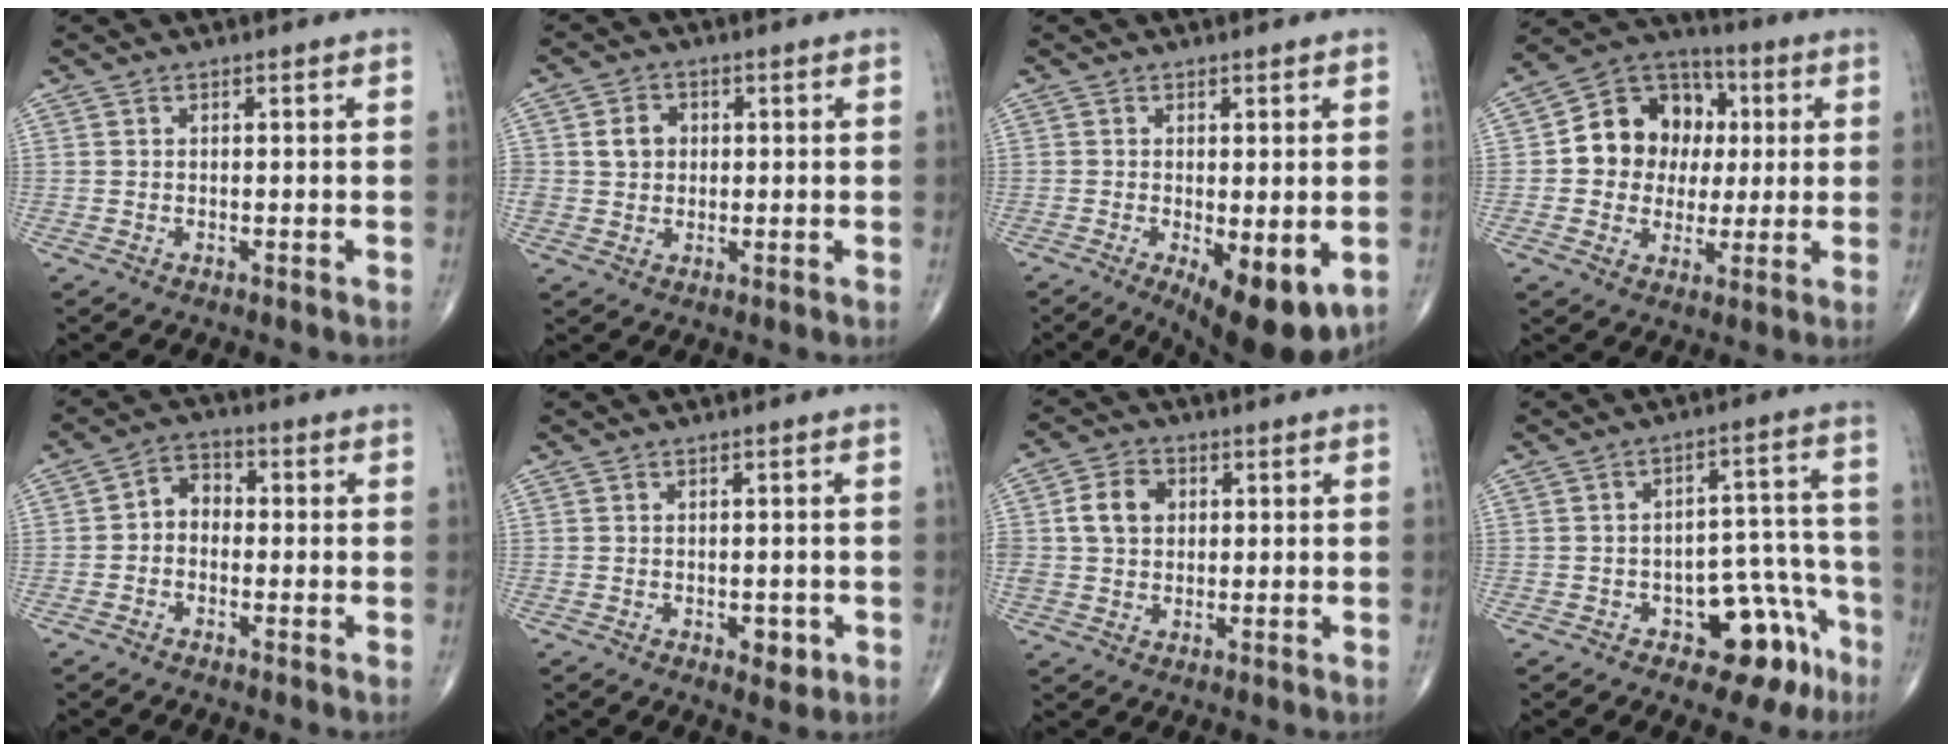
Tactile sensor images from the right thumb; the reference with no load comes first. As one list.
[{"total": 4.7, "force": [0.7, 4.0, 2.3], "torque": [-0.022, 0.003, 0.010]}, {"total": 11.1, "force": [-3.5, 4.1, 9.7], "torque": [-0.131, -0.022, -0.042]}, {"total": 14.5, "force": [1.4, 12.4, 7.4], "torque": [-0.069, 0.021, 0.020]}, {"total": 4.8, "force": [-0.7, 3.8, 2.9], "torque": [-0.029, 0.021, -0.028]}, {"total": 3.0, "force": [-1.0, 1.8, 2.2], "torque": [-0.014, 0.001, -0.007]}, {"total": 7.4, "force": [1.3, 5.8, 4.4], "torque": [-0.065, 0.008, 0.021]}, {"total": 11.8, "force": [-6.4, 6.5, 7.5], "torque": [-0.040, 0.061, -0.080]}]